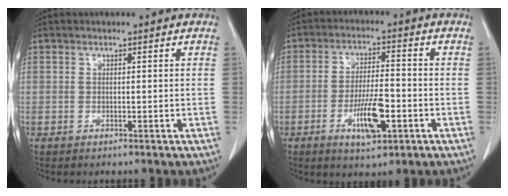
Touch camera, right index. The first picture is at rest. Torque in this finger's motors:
{"motor_torque": [0.03, 0.00, 0.01, 0.04]}